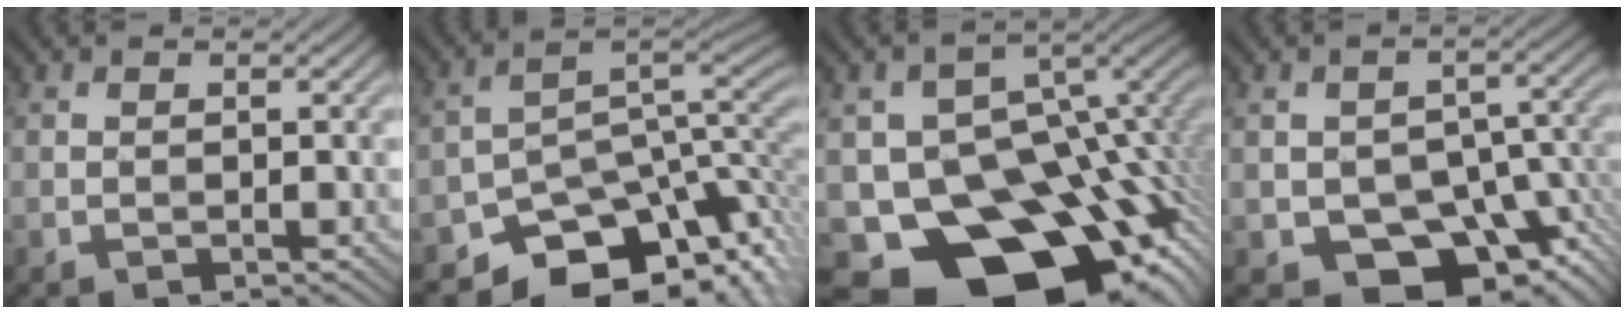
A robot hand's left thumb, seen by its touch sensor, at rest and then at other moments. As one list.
[{"total": 11.0, "force": [-5.8, 7.2, 6.0], "torque": [-0.079, -0.026, -0.088]}, {"total": 18.9, "force": [-7.7, 13.2, 11.2], "torque": [-0.176, -0.047, -0.099]}, {"total": 12.1, "force": [-5.6, 7.6, 7.6], "torque": [-0.110, -0.020, -0.089]}]